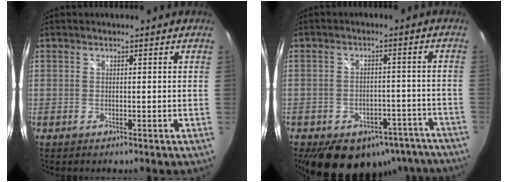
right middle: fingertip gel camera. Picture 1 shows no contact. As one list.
[{"total": 20.2, "force": [-14.4, 11.5, 8.3], "torque": [-0.167, 0.019, -0.159]}]